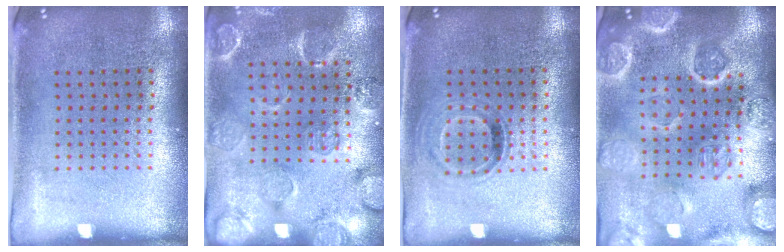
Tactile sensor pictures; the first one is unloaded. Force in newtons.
{"total": 2.5, "press": 2.2, "slide": 1.3}
{"total": 1.0, "press": 0.8, "slide": 0.5}
{"total": 4.4, "press": 4.0, "slide": 1.9}